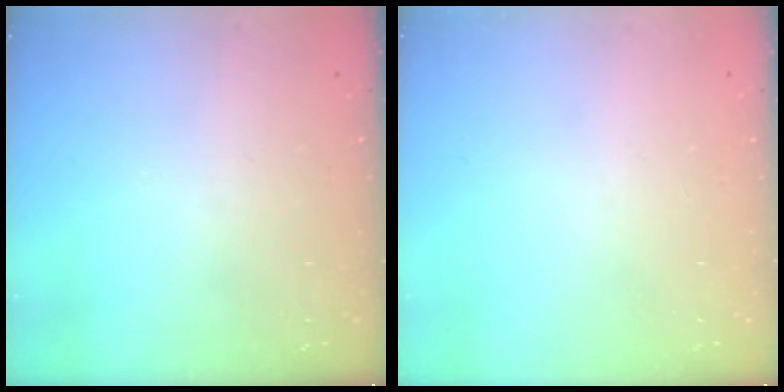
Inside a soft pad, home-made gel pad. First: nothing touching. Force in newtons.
{"total": 0.0}